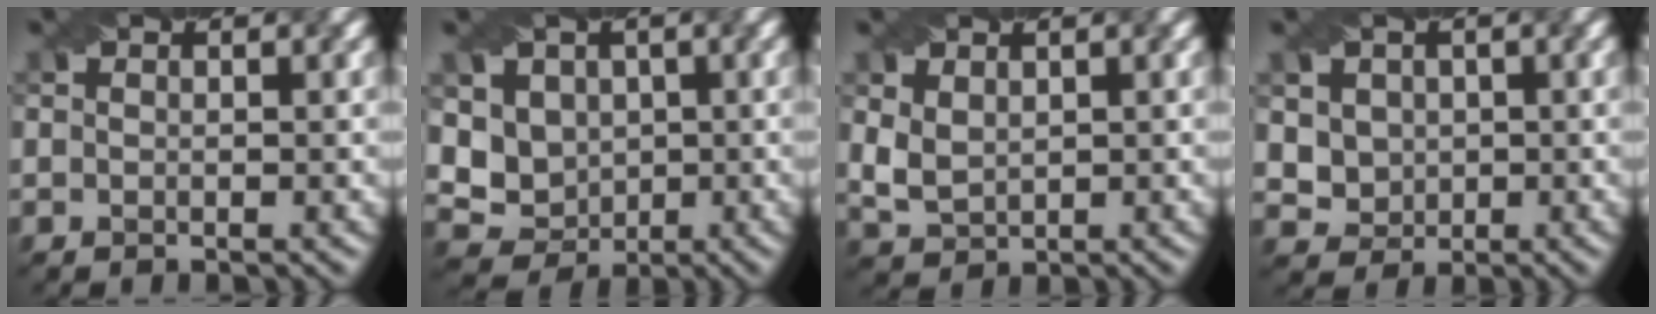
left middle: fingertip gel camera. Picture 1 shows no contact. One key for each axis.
{"total": 5.6, "fx": 1.2, "fy": 5.0, "fz": 2.3, "tx": -0.043, "ty": 0.012, "tz": 0.015}
{"total": 2.8, "fx": 1.1, "fy": 1.9, "fz": 1.6, "tx": -0.044, "ty": 0.000, "tz": 0.028}
{"total": 3.4, "fx": 1.1, "fy": 3.0, "fz": 1.1, "tx": -0.038, "ty": 0.003, "tz": 0.033}